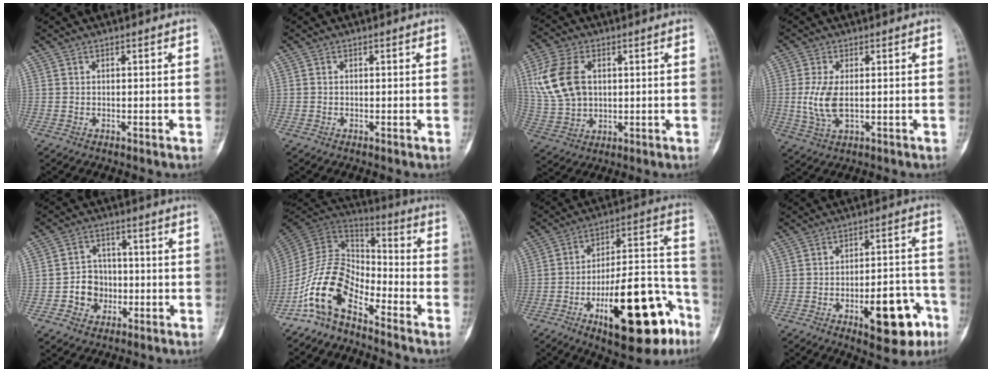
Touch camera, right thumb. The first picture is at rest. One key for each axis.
{"total": 0.0}
{"total": 12.4, "fx": 2.9, "fy": 8.3, "fz": 8.7, "tx": -0.174, "ty": 0.001, "tz": 0.062}
{"total": 6.5, "fx": 0.0, "fy": 3.1, "fz": 5.7, "tx": -0.132, "ty": -0.009, "tz": 0.004}
{"total": 6.8, "fx": -1.7, "fy": 6.1, "fz": 2.5, "tx": -0.003, "ty": 0.019, "tz": -0.030}
{"total": 12.6, "fx": -8.3, "fy": 5.9, "fz": 7.4, "tx": -0.133, "ty": 0.087, "tz": -0.174}
{"total": 25.5, "fx": -11.7, "fy": 9.3, "fz": 20.6, "tx": -0.270, "ty": 0.076, "tz": -0.166}
{"total": 14.9, "fx": -6.5, "fy": 6.0, "fz": 12.0, "tx": -0.137, "ty": 0.042, "tz": -0.083}